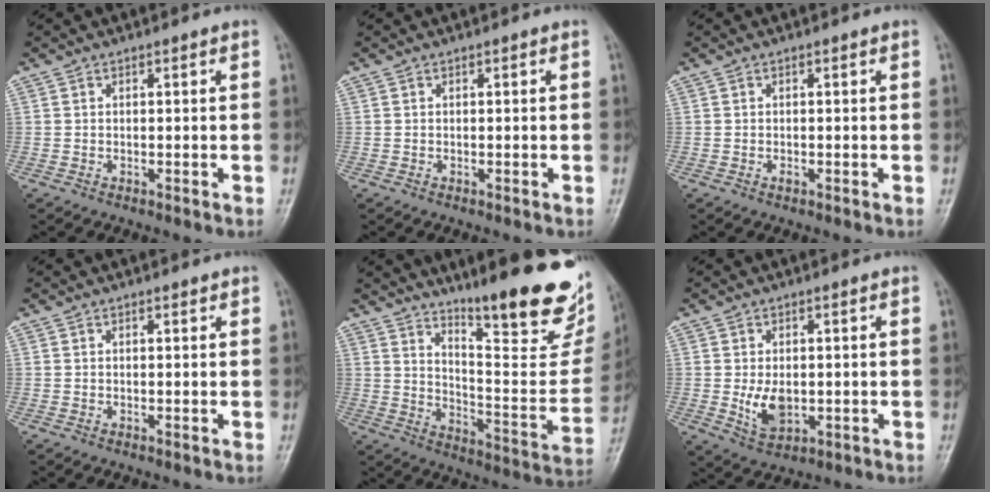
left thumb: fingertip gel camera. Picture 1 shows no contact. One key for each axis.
{"total": 0.0}
{"total": 0.5, "fx": -0.1, "fy": 0.3, "fz": 0.4, "tx": -0.006, "ty": -0.001, "tz": -0.002}
{"total": 0.6, "fx": 0.5, "fy": 0.2, "fz": 0.3, "tx": -0.008, "ty": -0.003, "tz": 0.006}
{"total": 25.5, "fx": 17.7, "fy": 5.9, "fz": 17.4, "tx": -0.211, "ty": -0.101, "tz": 0.251}
{"total": 5.7, "fx": -0.2, "fy": 3.6, "fz": 4.4, "tx": -0.069, "ty": -0.012, "tz": 0.008}